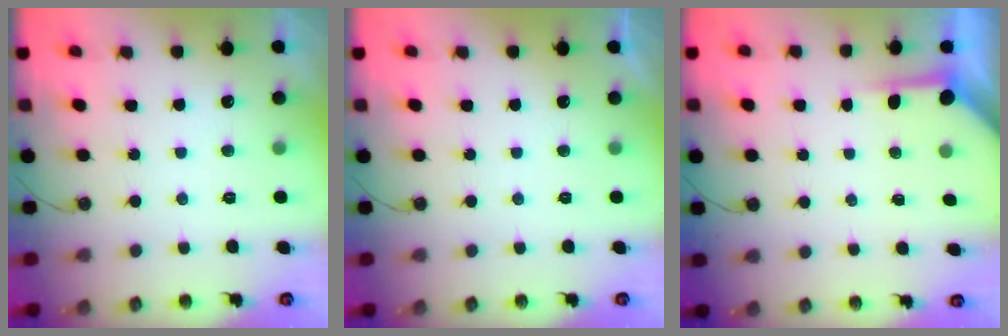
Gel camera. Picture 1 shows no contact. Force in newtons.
{"total": 0.0}
{"total": 3.6, "press": 3.6, "slide": 0.5}